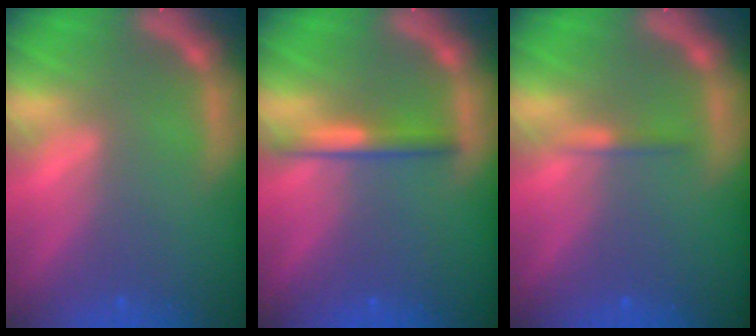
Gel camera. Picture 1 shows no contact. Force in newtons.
{"total": 2.4}
{"total": 0.9}